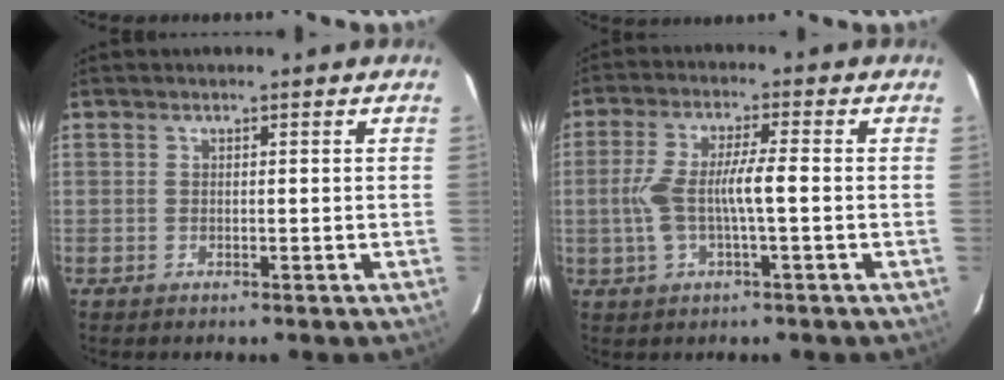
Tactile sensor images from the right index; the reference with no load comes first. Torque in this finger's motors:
{"motor_torque": [0.36, -0.08, 0.27, 0.15]}